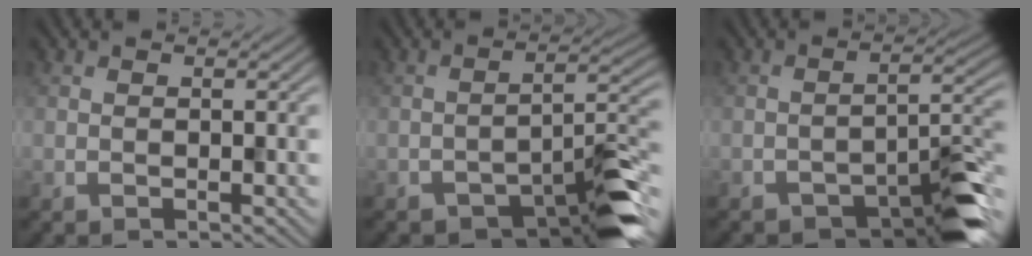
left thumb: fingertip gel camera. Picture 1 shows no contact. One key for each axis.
{"total": 8.4, "fx": -5.5, "fy": 2.6, "fz": 5.8, "tx": -0.073, "ty": 0.007, "tz": -0.090}
{"total": 7.6, "fx": -5.2, "fy": 2.4, "fz": 5.0, "tx": -0.059, "ty": 0.006, "tz": -0.083}